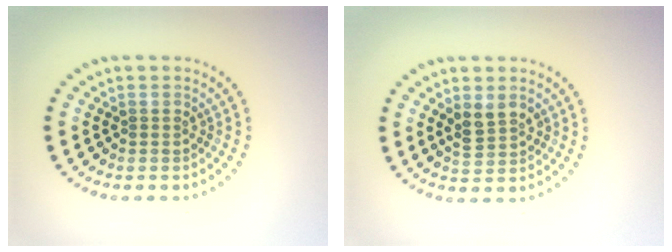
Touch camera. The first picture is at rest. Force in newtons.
{"total": 2.4, "press": 2.3, "slide": 0.6}